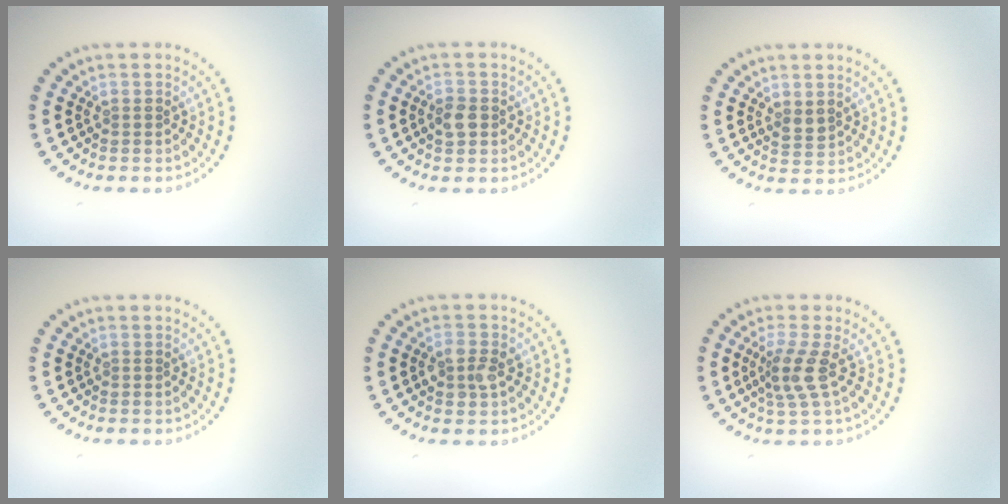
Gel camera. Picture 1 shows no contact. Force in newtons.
{"total": 1.8, "press": 1.8, "slide": 0.1}
{"total": 1.2, "press": 1.1, "slide": 0.4}
{"total": 0.0}
{"total": 2.1, "press": 2.1, "slide": 0.1}
{"total": 2.8, "press": 2.1, "slide": 1.8}